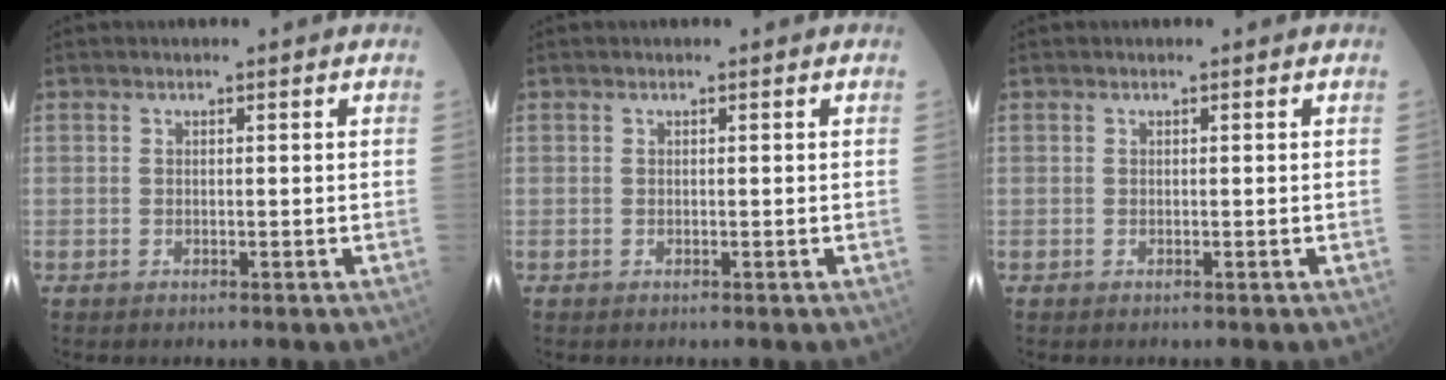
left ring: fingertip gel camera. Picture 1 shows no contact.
{"total": 0.0}
{"total": 0.0}